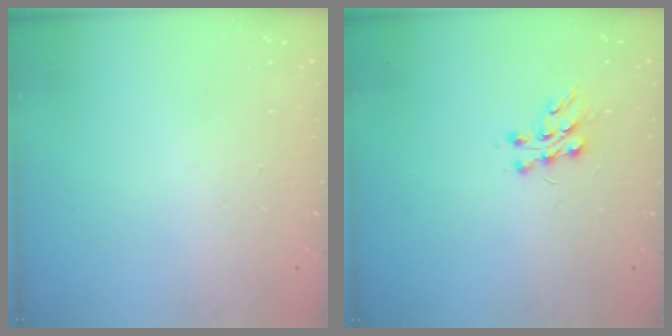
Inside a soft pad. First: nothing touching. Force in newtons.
{"total": 7.9, "press": 7.8, "slide": 0.6}